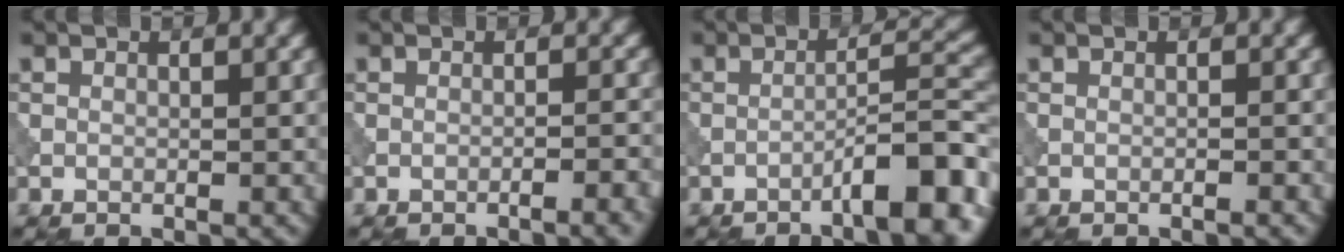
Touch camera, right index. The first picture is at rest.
{"total": 2.6, "force": [-1.5, 0.5, 2.1], "torque": [-0.025, 0.014, -0.028]}
{"total": 7.2, "force": [-4.3, 1.3, 5.6], "torque": [-0.074, 0.024, -0.067]}
{"total": 0.5, "force": [-0.4, 0.0, 0.4], "torque": [-0.003, 0.003, -0.010]}